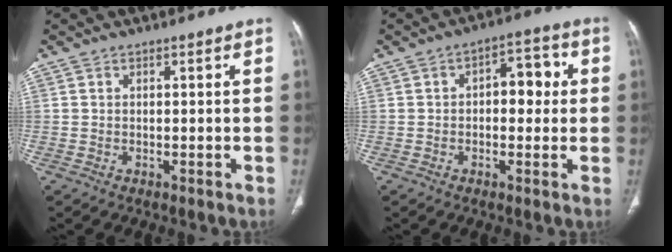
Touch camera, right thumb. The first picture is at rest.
{"total": 7.4, "force": [0.6, 4.4, 5.9], "torque": [-0.049, 0.023, 0.002]}